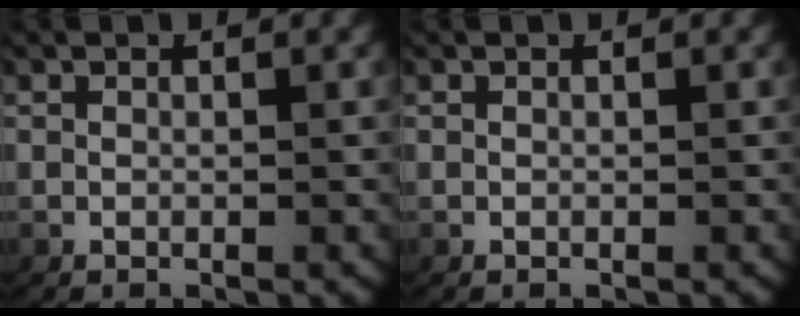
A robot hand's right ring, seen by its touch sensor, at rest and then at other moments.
{"total": 0.0}